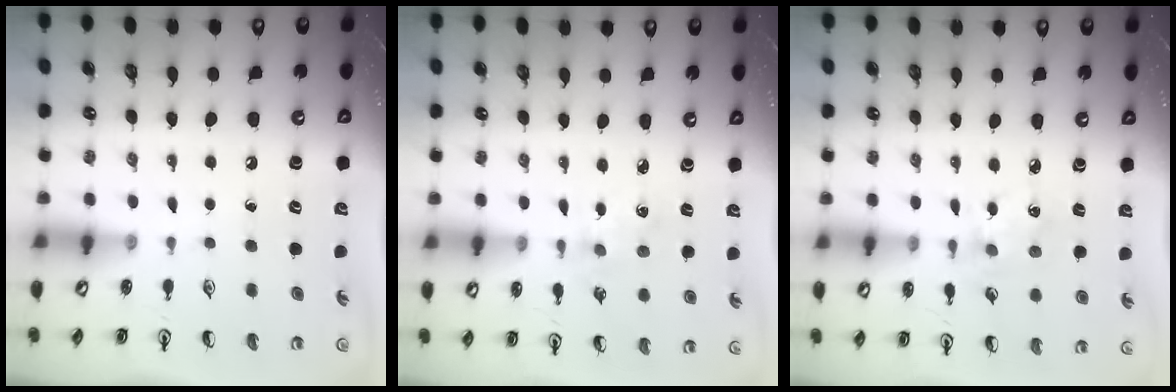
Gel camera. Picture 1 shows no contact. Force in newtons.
{"total": 2.3, "press": 2.2, "slide": 0.4}
{"total": 2.8, "press": 2.8, "slide": 0.5}